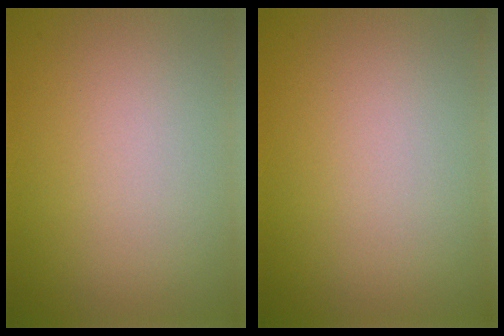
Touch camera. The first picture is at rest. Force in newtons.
{"total": 0.0}